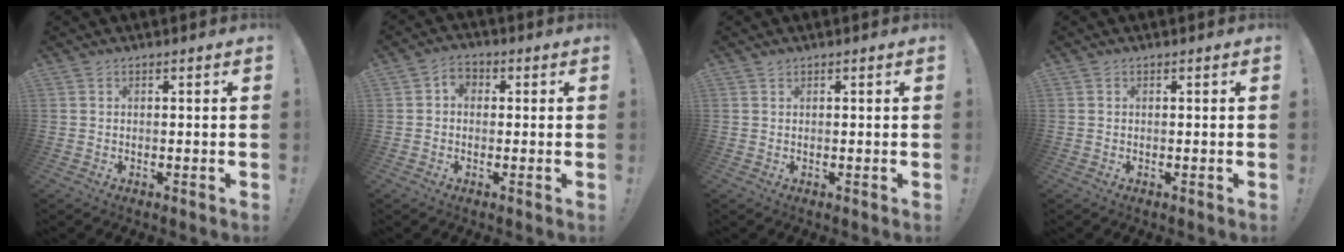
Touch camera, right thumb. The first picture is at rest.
{"total": 3.8, "force": [-0.3, 3.0, 2.3], "torque": [-0.040, 0.011, -0.005]}
{"total": 0.8, "force": [0.7, 0.3, -0.1], "torque": [0.010, -0.001, 0.012]}
{"total": 0.0}